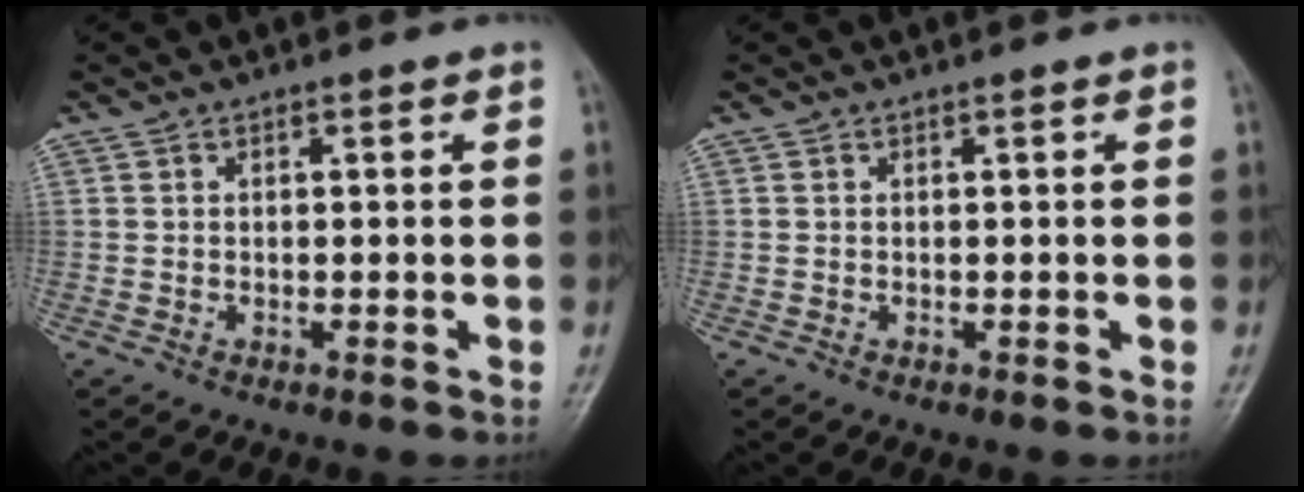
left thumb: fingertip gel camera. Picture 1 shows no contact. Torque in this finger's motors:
{"motor_torque": [0.01, 0.00, -0.12, -0.09, 0.00]}